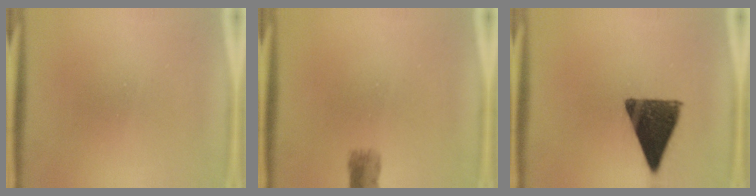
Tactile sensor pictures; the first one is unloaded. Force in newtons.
{"total": 1.3}
{"total": 12.7}